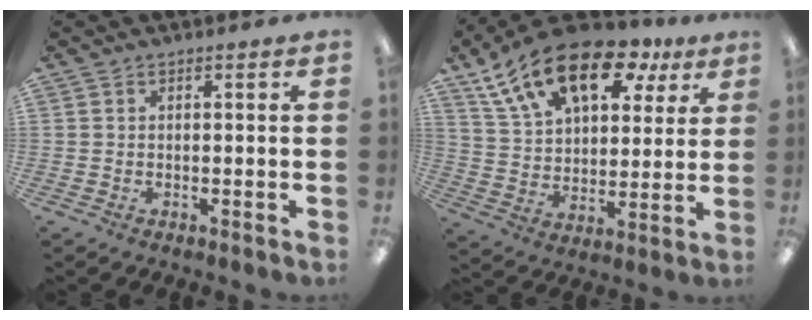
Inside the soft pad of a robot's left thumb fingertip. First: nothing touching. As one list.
[{"total": 20.3, "force": [11.9, 10.7, 12.4], "torque": [-0.218, -0.047, 0.210]}]